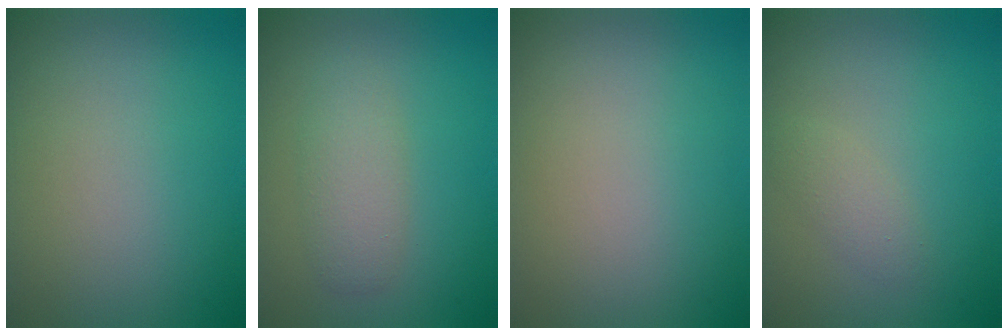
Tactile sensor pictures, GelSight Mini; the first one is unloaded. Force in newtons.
{"total": 2.7, "press": 2.7, "slide": 0.1}
{"total": 0.0}
{"total": 1.3, "press": 1.3, "slide": 0.1}